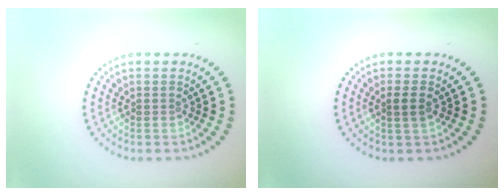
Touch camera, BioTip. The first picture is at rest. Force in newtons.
{"total": 1.4, "press": 1.2, "slide": 0.6}